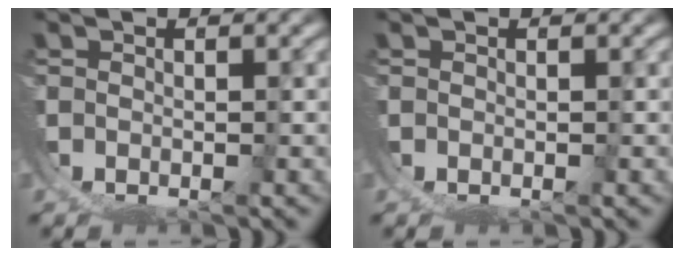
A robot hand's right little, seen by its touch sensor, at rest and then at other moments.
{"total": 0.0}